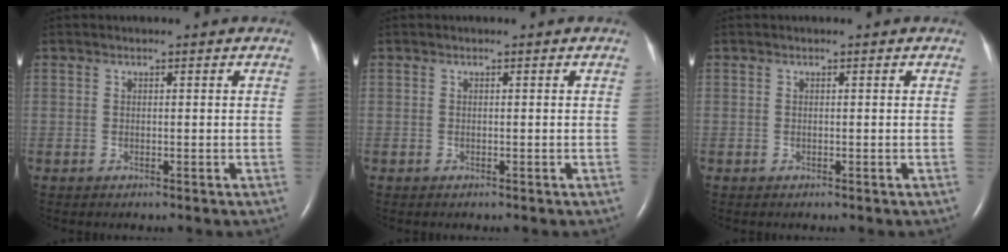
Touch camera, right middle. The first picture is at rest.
{"total": 0.0}
{"total": 0.0}